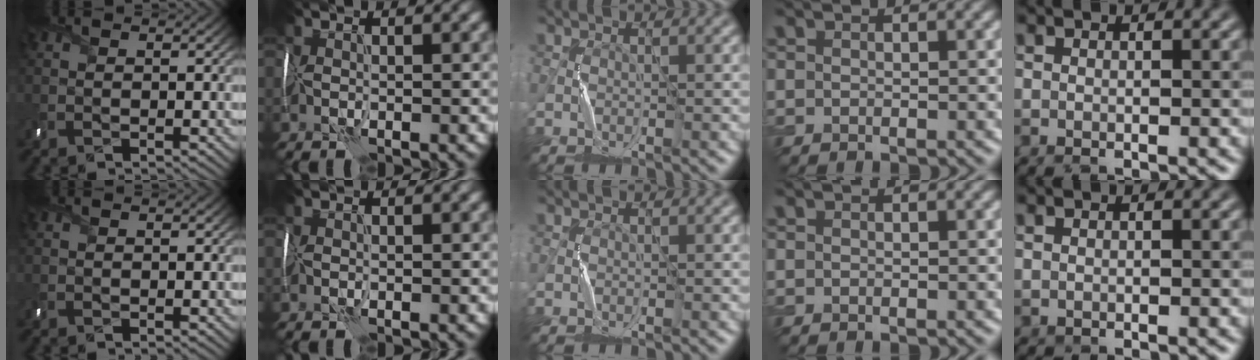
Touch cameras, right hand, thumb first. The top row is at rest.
{}